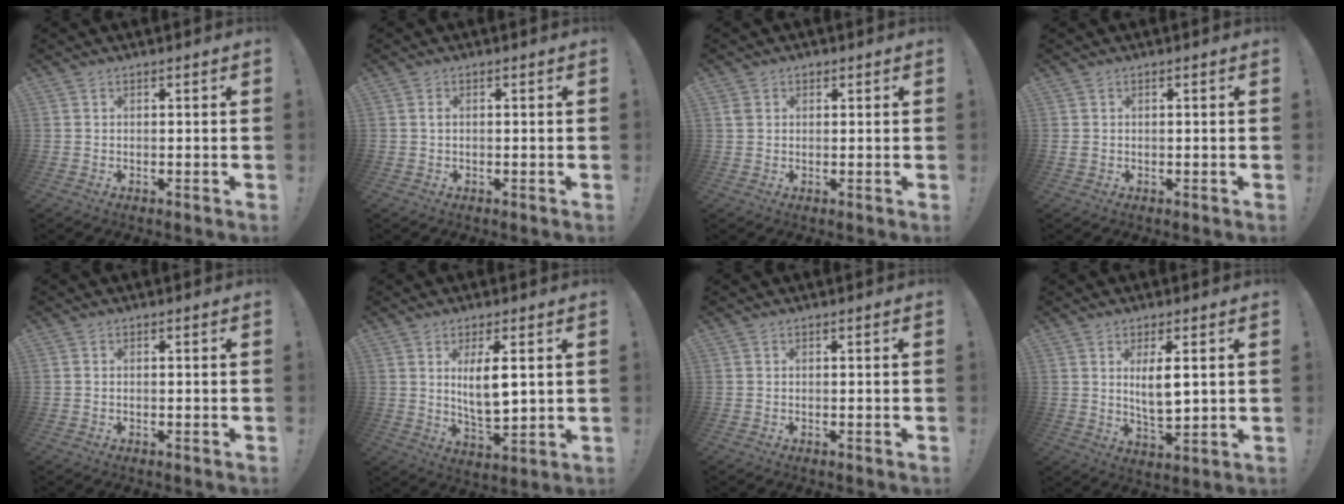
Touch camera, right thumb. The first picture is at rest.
{"total": 0.6, "force": [0.0, 0.4, 0.4], "torque": [-0.010, 0.005, -0.001]}
{"total": 2.0, "force": [0.6, 1.7, 0.9], "torque": [-0.013, 0.001, 0.012]}
{"total": 1.0, "force": [-0.1, 0.9, 0.4], "torque": [-0.015, 0.007, 0.000]}
{"total": 0.0}
{"total": 8.6, "force": [2.6, 2.9, 7.7], "torque": [-0.138, -0.015, 0.041]}
{"total": 0.0}
{"total": 7.3, "force": [2.2, 2.5, 6.5], "torque": [-0.109, -0.013, 0.034]}